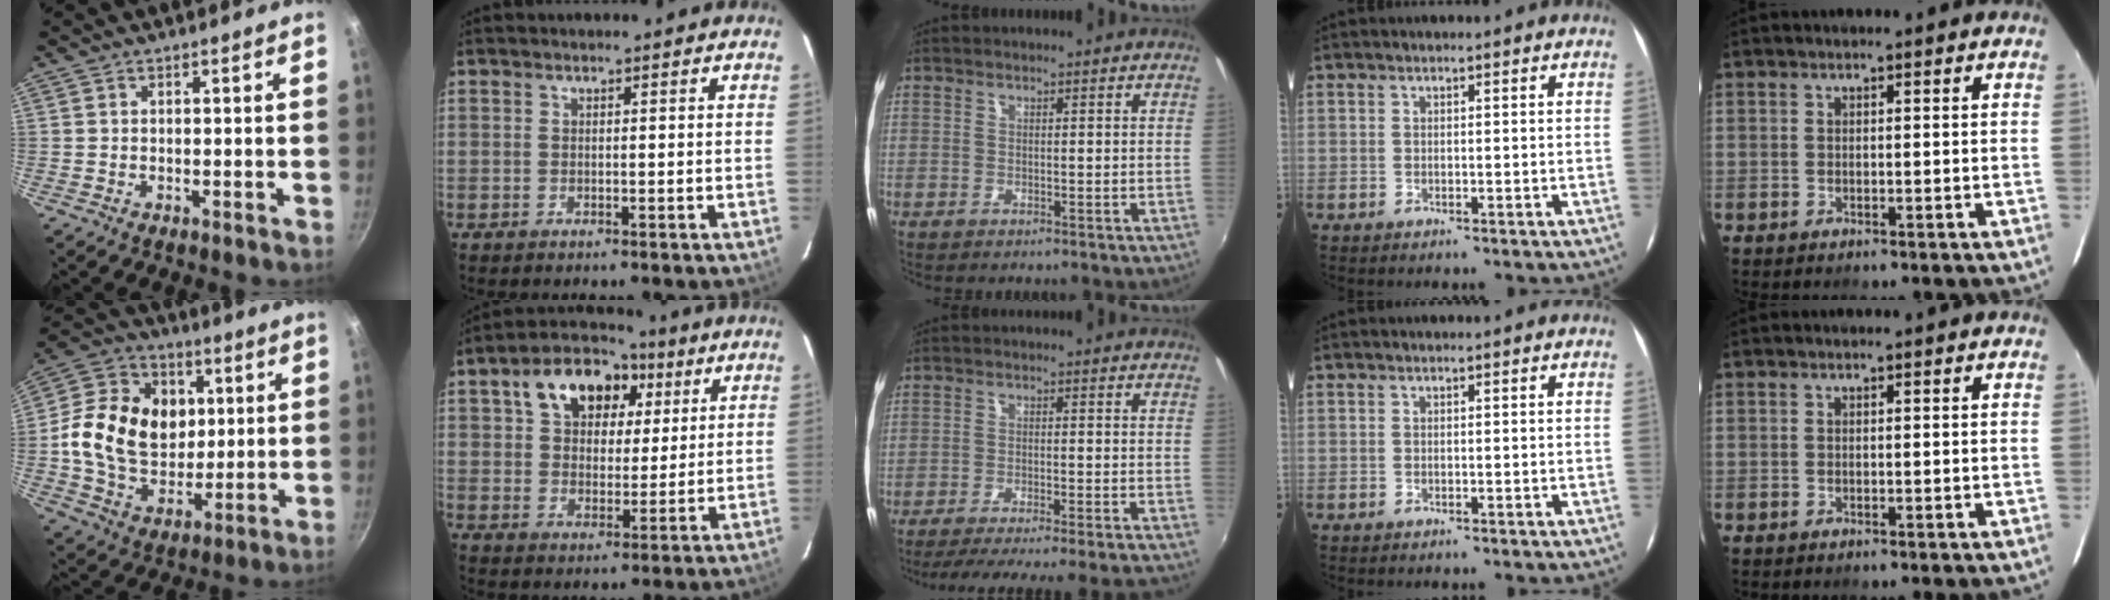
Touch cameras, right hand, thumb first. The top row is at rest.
{"thumb": {"total": 19.9, "force": [2.4, 15.4, 12.4], "torque": [-0.200, 0.007, 0.040]}, "index": {"total": 13.9, "force": [5.9, 9.4, 8.4], "torque": [-0.161, 0.046, 0.098]}, "middle": {"total": 17.9, "force": [-16.3, -0.4, 7.4], "torque": [-0.134, -0.014, -0.232]}}